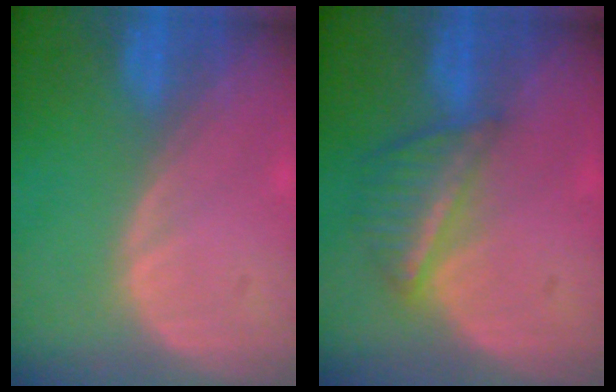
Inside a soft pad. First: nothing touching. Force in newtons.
{"total": 5.6, "press": 5.1, "slide": 2.3}